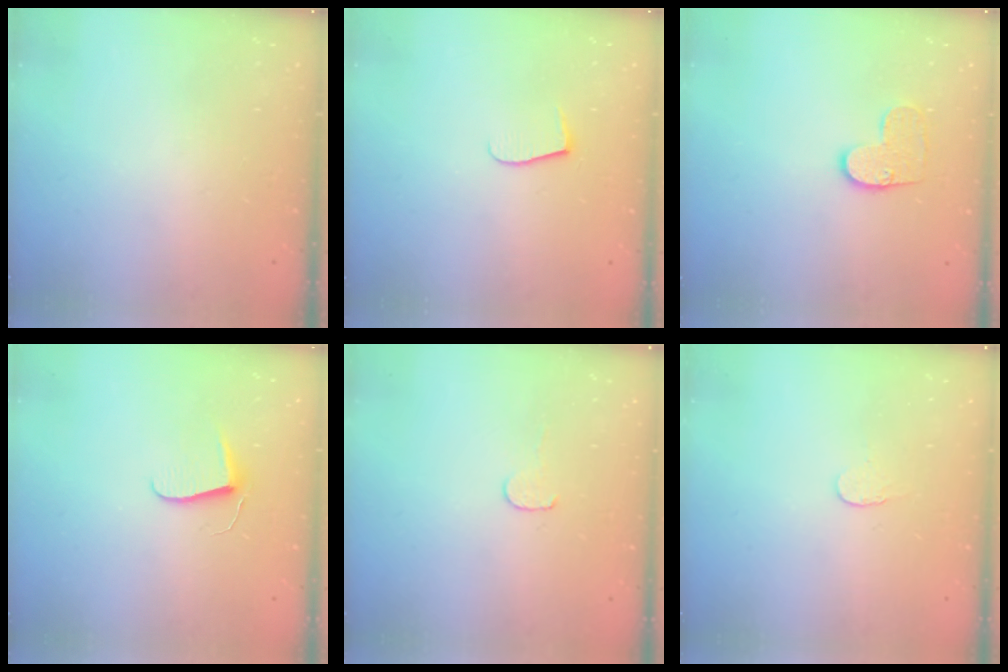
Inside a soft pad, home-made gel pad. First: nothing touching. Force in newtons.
{"total": 6.2, "press": 6.2, "slide": 0.4}
{"total": 8.4, "press": 8.4, "slide": 0.3}
{"total": 6.2, "press": 6.1, "slide": 0.6}
{"total": 3.5, "press": 3.5, "slide": 0.4}
{"total": 3.4, "press": 3.4, "slide": 0.3}